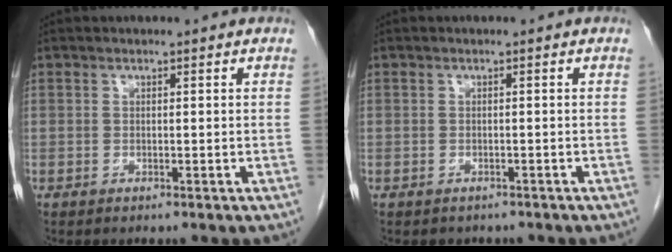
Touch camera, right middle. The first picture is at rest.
{"total": 2.0, "force": [-1.7, 1.1, 0.2], "torque": [-0.005, 0.001, -0.022]}